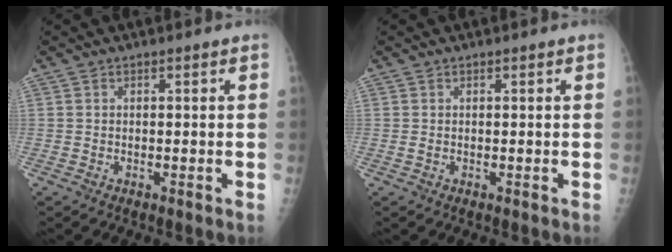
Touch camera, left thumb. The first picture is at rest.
{"total": 0.7, "force": [0.2, 0.3, 0.6], "torque": [-0.012, 0.002, 0.006]}